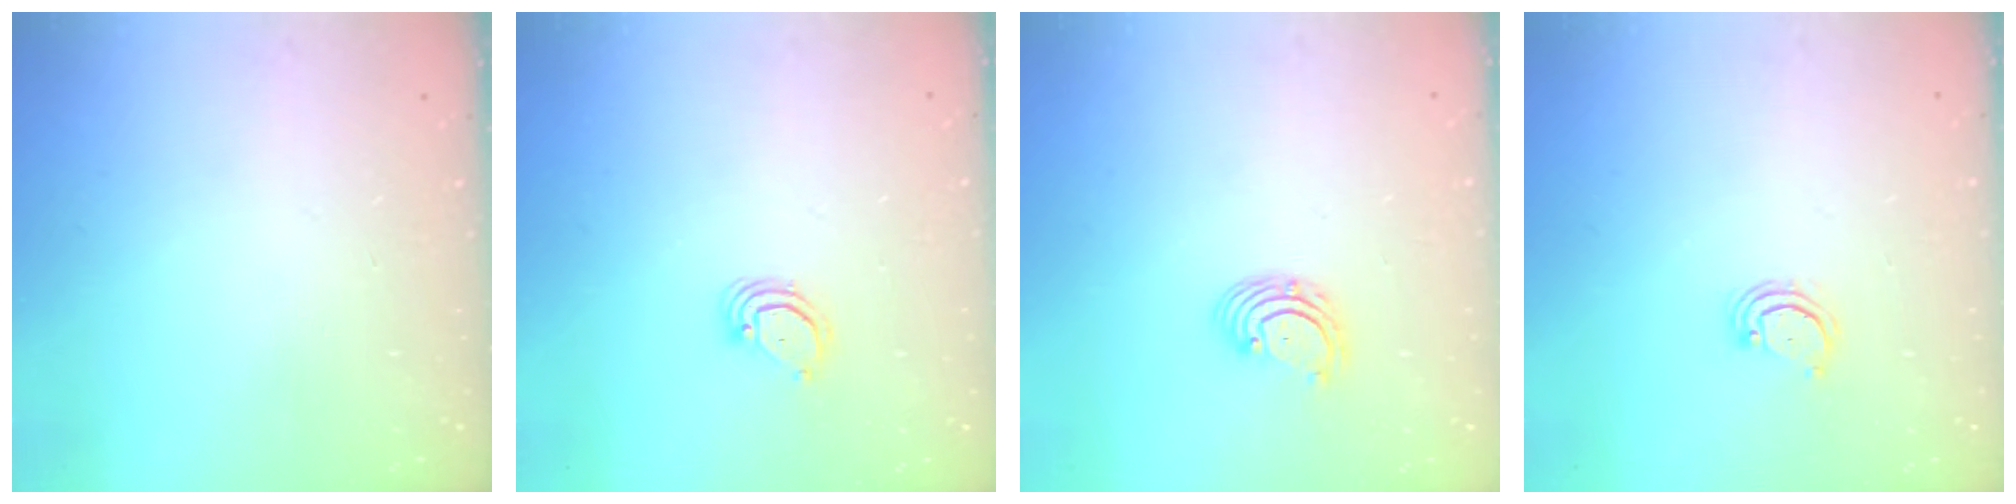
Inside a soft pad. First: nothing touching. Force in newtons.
{"total": 3.2, "press": 3.2, "slide": 0.2}
{"total": 2.7, "press": 2.7, "slide": 0.1}
{"total": 3.1, "press": 3.1, "slide": 0.5}